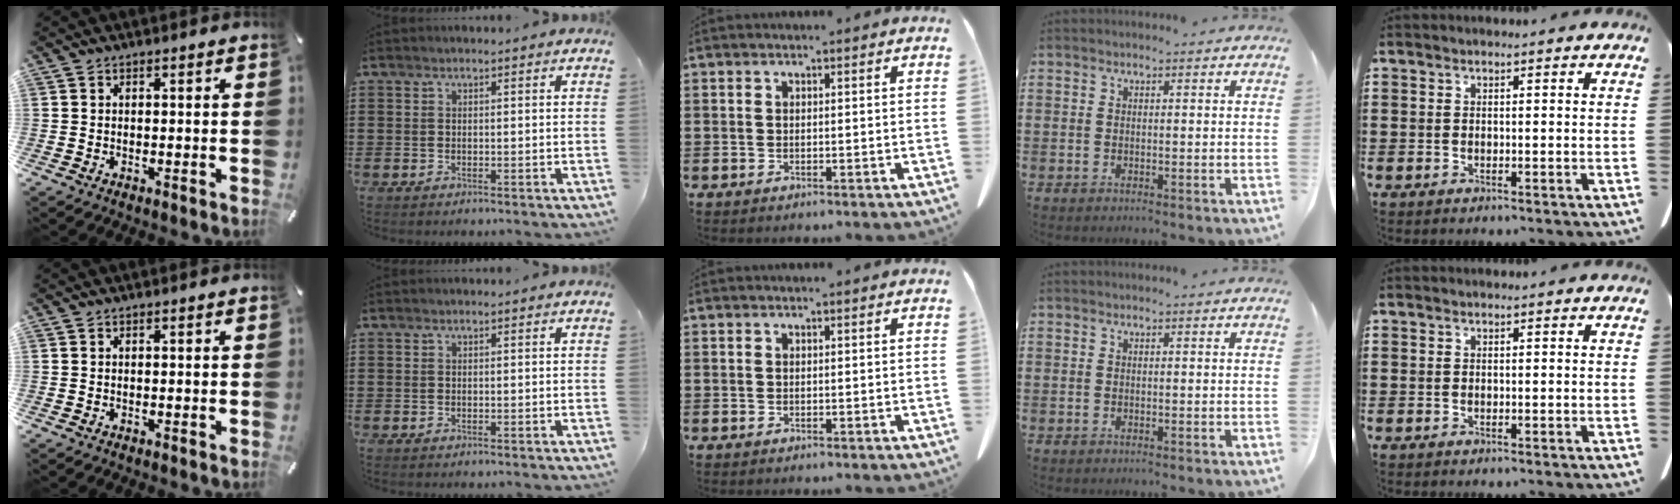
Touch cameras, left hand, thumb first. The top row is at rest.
{}